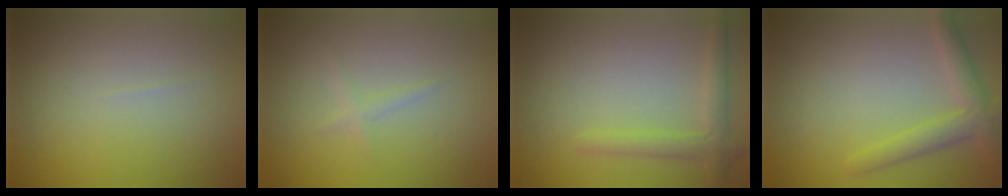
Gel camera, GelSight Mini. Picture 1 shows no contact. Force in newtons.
{"total": 0.9, "press": 0.9, "slide": 0.0}
{"total": 2.3, "press": 2.3, "slide": 0.2}
{"total": 2.9, "press": 2.9, "slide": 0.2}